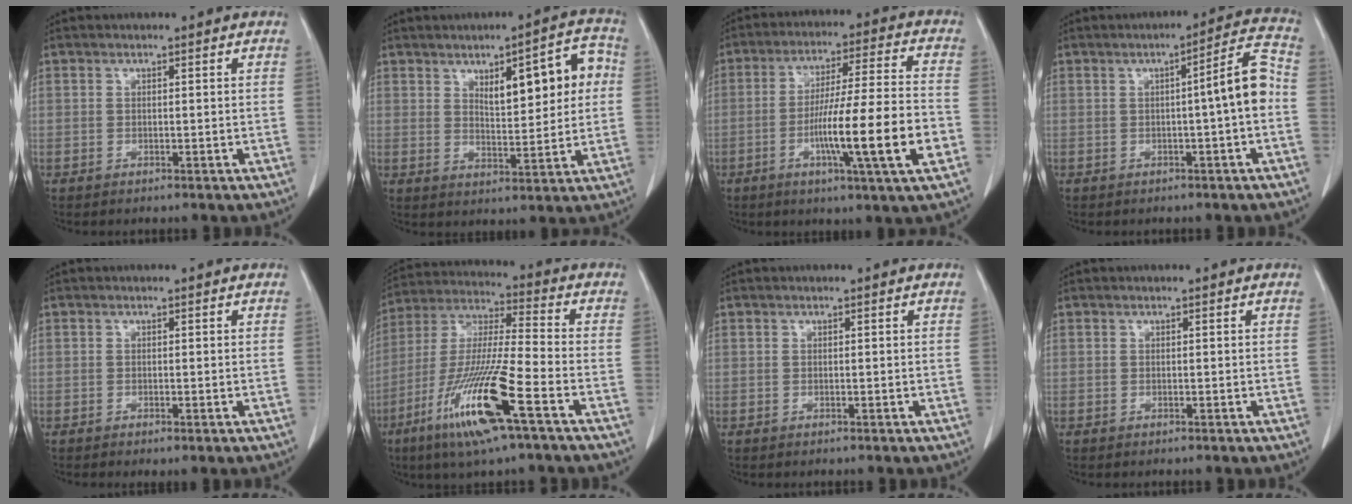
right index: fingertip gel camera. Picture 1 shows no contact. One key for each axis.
{"total": 10.2, "fx": 2.8, "fy": 3.0, "fz": 9.4, "tx": -0.126, "ty": 0.021, "tz": 0.045}
{"total": 15.7, "fx": -4.7, "fy": -0.2, "fz": 14.9, "tx": -0.257, "ty": -0.008, "tz": -0.079}
{"total": 6.7, "fx": -0.8, "fy": -0.2, "fz": 6.7, "tx": -0.090, "ty": 0.016, "tz": -0.013}
{"total": 0.8, "fx": -0.4, "fy": 0.1, "fz": 0.7, "tx": -0.012, "ty": -0.003, "tz": -0.005}
{"total": 16.9, "fx": -8.0, "fy": 0.6, "fz": 14.8, "tx": -0.313, "ty": -0.032, "tz": -0.154}
{"total": 0.0}
{"total": 0.0}